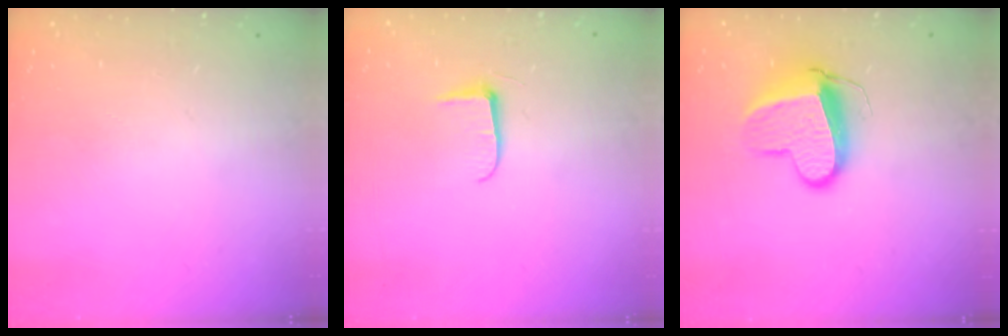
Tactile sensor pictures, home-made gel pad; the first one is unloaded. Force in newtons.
{"total": 5.8, "press": 5.8, "slide": 0.9}
{"total": 10.9, "press": 10.8, "slide": 1.3}